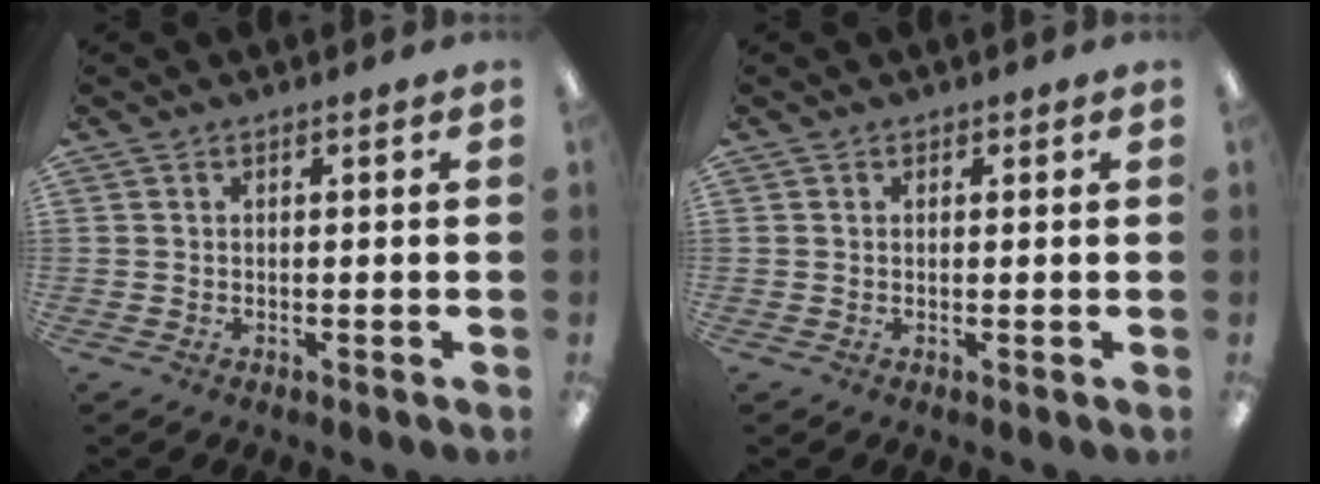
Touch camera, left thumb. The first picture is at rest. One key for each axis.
{"total": 0.5, "fx": 0.3, "fy": 0.4, "fz": 0.0, "tx": 0.009, "ty": -0.001, "tz": 0.003}